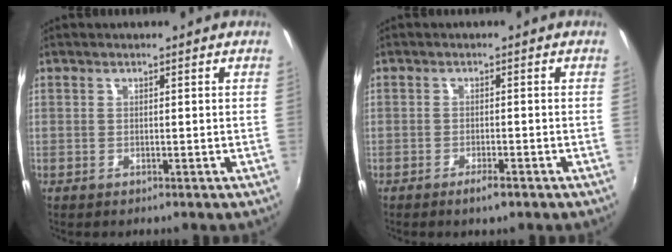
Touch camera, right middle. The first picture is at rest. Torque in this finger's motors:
{"motor_torque": [-0.12, -1.51, 0.03, -0.01]}